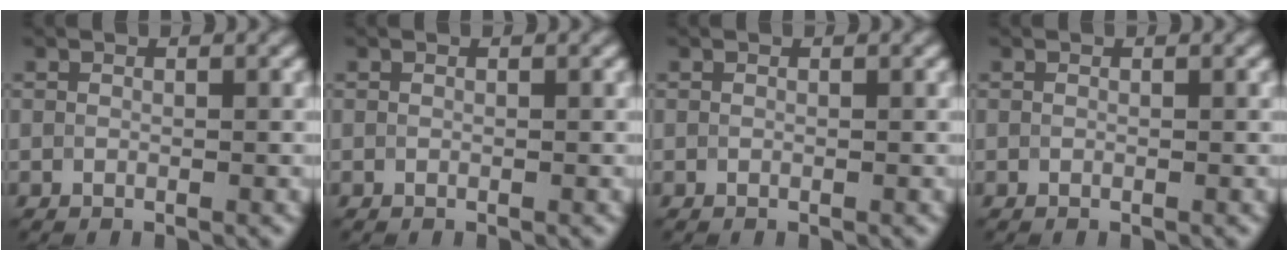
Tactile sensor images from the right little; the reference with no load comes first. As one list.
[{"total": 0.0}, {"total": 0.0}, {"total": 0.0}]